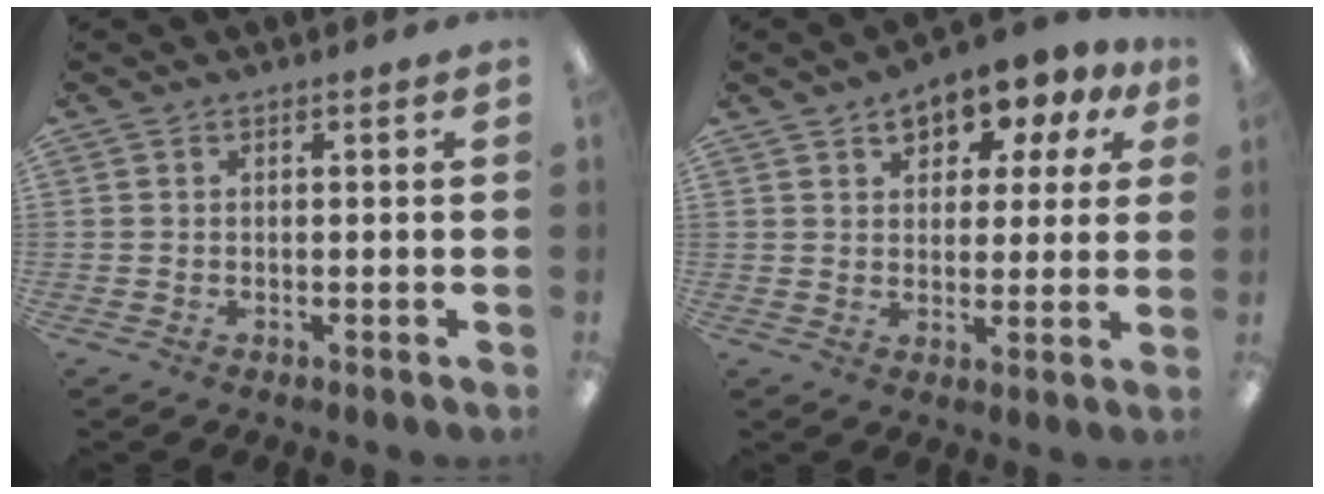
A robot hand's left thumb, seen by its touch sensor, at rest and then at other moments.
{"total": 9.3, "force": [6.0, 5.0, 4.9], "torque": [-0.072, -0.024, 0.103]}